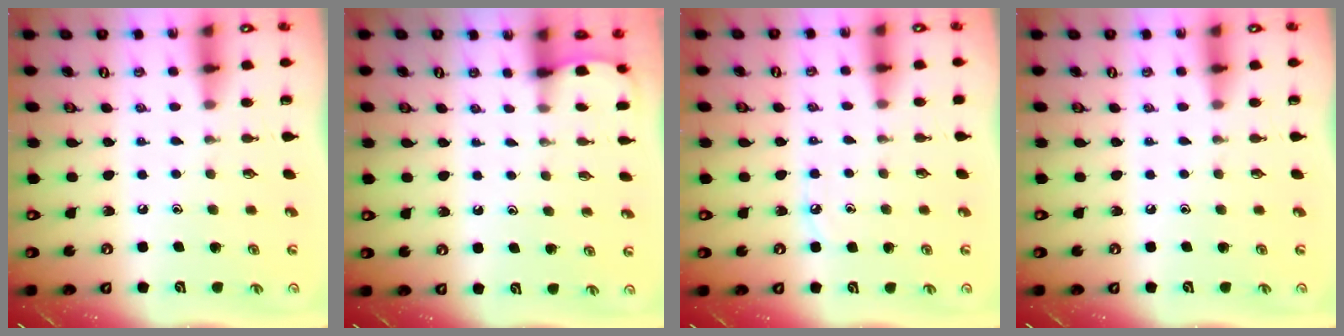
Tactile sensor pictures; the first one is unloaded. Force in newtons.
{"total": 1.2, "press": 1.2, "slide": 0.1}
{"total": 4.3, "press": 4.3, "slide": 0.7}
{"total": 0.0}